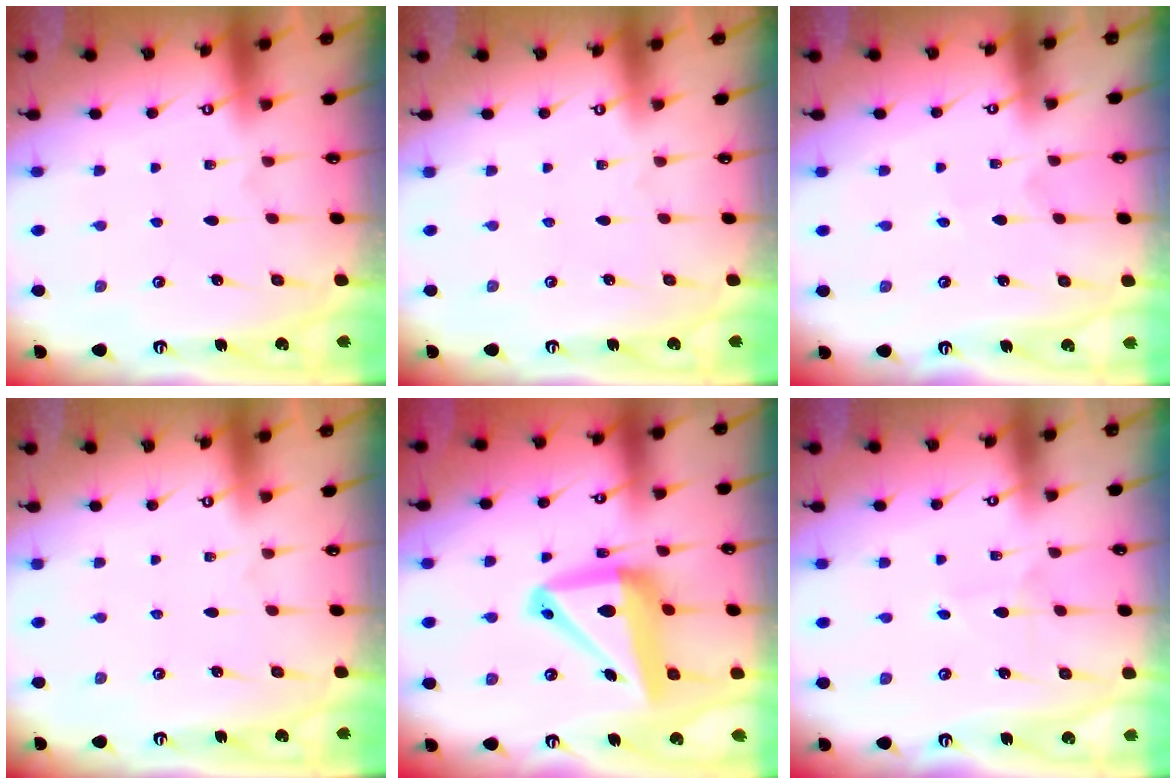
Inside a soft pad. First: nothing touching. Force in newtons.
{"total": 0.0}
{"total": 2.6, "press": 2.6, "slide": 0.3}
{"total": 0.0}
{"total": 15.2, "press": 15.1, "slide": 1.4}
{"total": 3.2, "press": 3.1, "slide": 0.3}